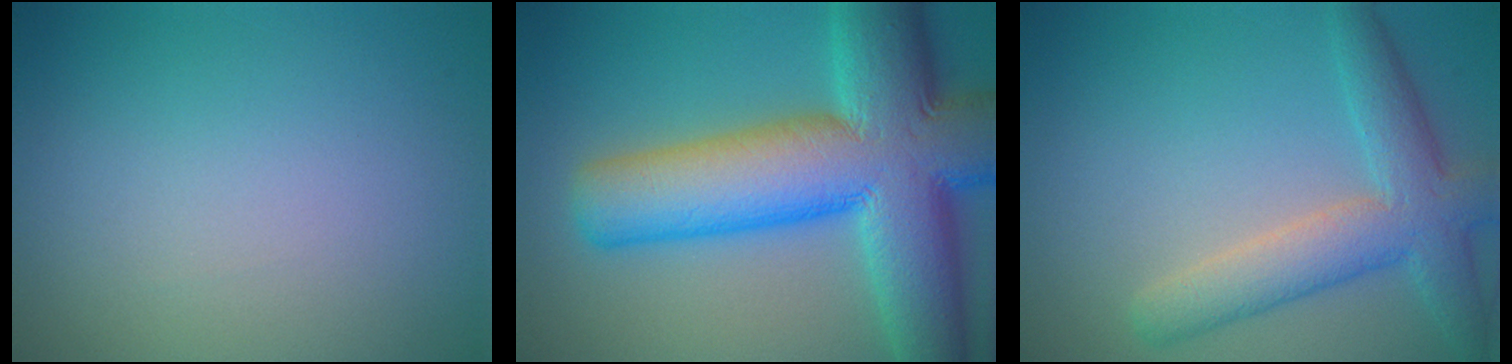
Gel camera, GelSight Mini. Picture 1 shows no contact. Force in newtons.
{"total": 14.9, "press": 14.9, "slide": 0.6}
{"total": 5.2, "press": 5.2, "slide": 0.2}